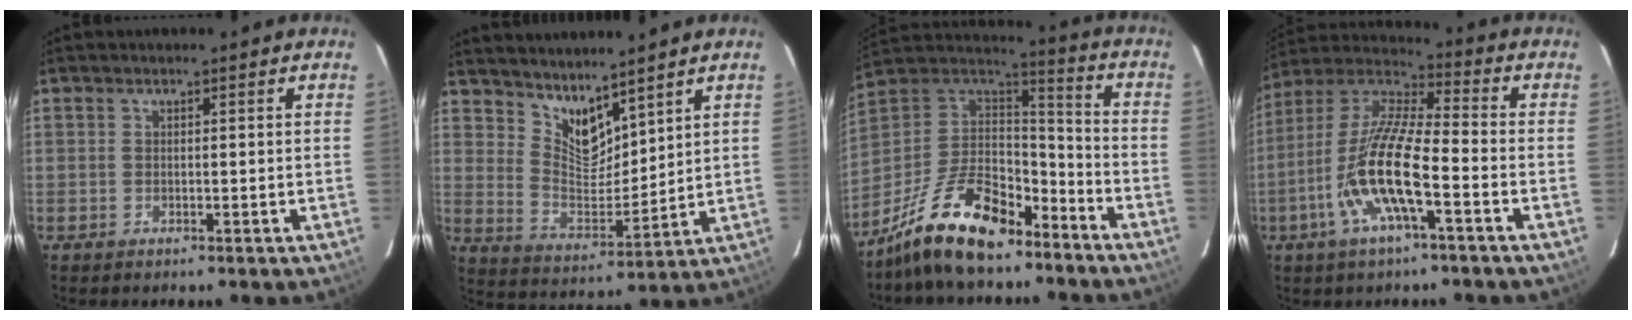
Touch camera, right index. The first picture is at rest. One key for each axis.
{"total": 8.9, "fx": 7.3, "fy": 3.3, "fz": 3.9, "tx": -0.066, "ty": -0.008, "tz": 0.145}
{"total": 20.6, "fx": -14.3, "fy": 8.7, "fz": 12.0, "tx": -0.249, "ty": 0.006, "tz": -0.248}
{"total": 15.2, "fx": -5.7, "fy": 3.1, "fz": 13.7, "tx": -0.276, "ty": -0.008, "tz": -0.117}